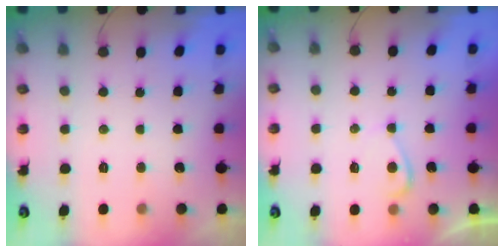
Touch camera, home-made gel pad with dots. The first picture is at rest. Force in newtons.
{"total": 2.1, "press": 2.0, "slide": 0.5}